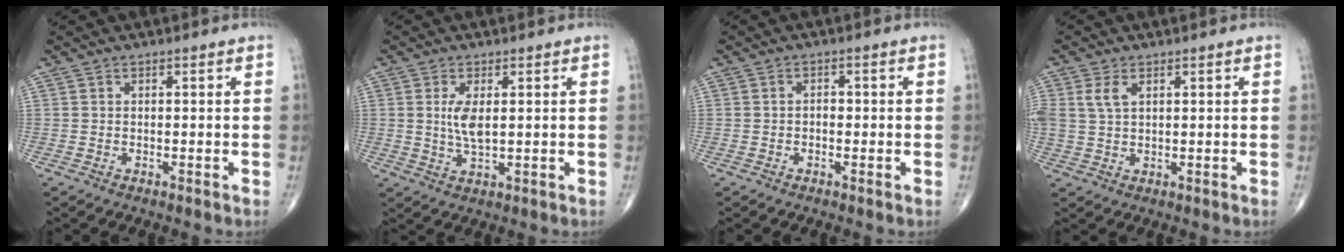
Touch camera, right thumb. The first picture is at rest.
{"total": 4.5, "force": [0.8, 1.7, 4.1], "torque": [-0.086, -0.011, 0.019]}
{"total": 1.3, "force": [-0.3, 0.9, 0.9], "torque": [-0.006, 0.003, -0.010]}
{"total": 3.7, "force": [1.5, 2.1, 2.7], "torque": [-0.060, 0.004, 0.035]}